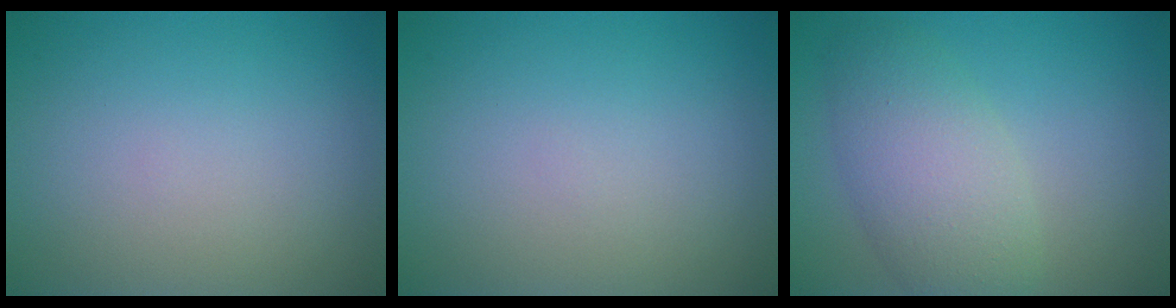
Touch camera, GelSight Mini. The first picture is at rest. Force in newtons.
{"total": 0.0}
{"total": 5.3, "press": 5.3, "slide": 0.3}